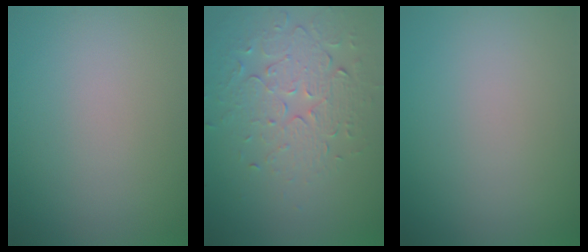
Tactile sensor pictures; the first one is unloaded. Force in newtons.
{"total": 5.4, "press": 3.6, "slide": 4.0}
{"total": 0.0}